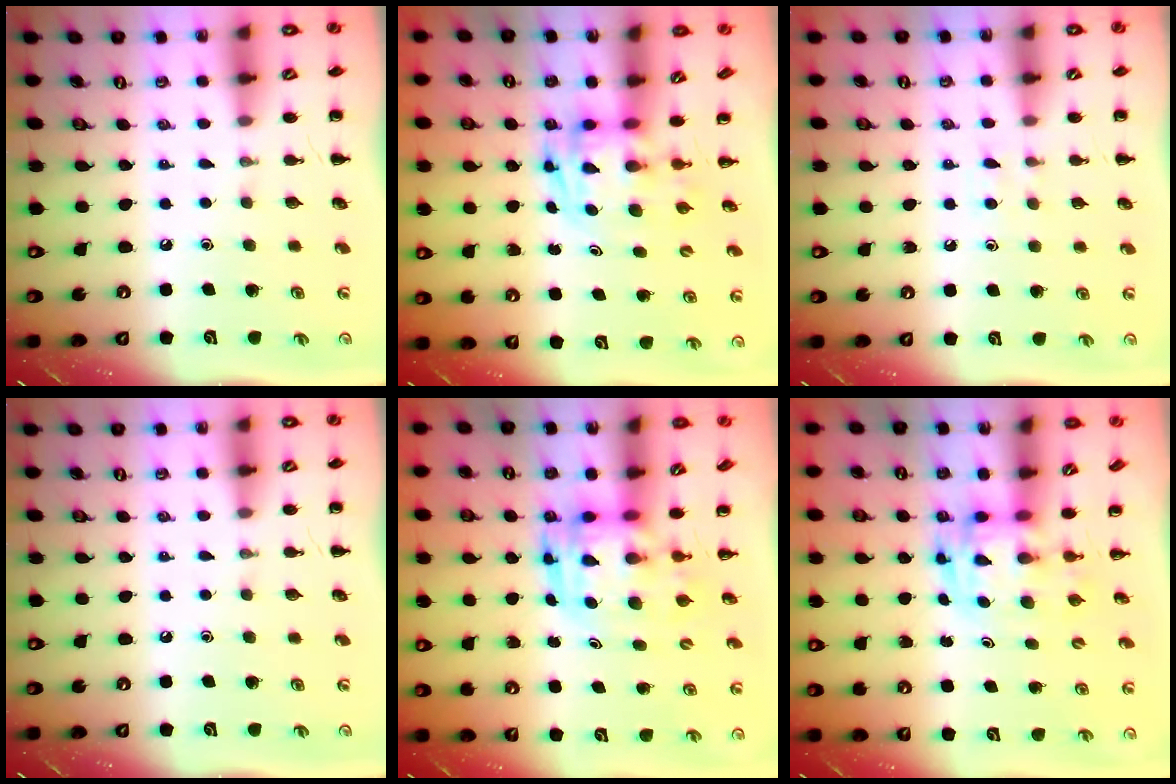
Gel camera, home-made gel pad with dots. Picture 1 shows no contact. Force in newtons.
{"total": 2.8, "press": 2.8, "slide": 0.5}
{"total": 3.5, "press": 3.3, "slide": 1.2}
{"total": 0.0}
{"total": 3.5, "press": 3.4, "slide": 0.7}
{"total": 2.9, "press": 2.9, "slide": 0.6}